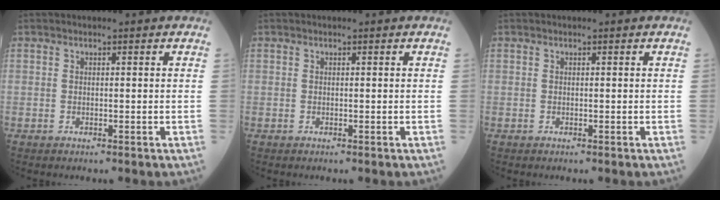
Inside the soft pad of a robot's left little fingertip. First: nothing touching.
{"total": 0.0}
{"total": 0.0}